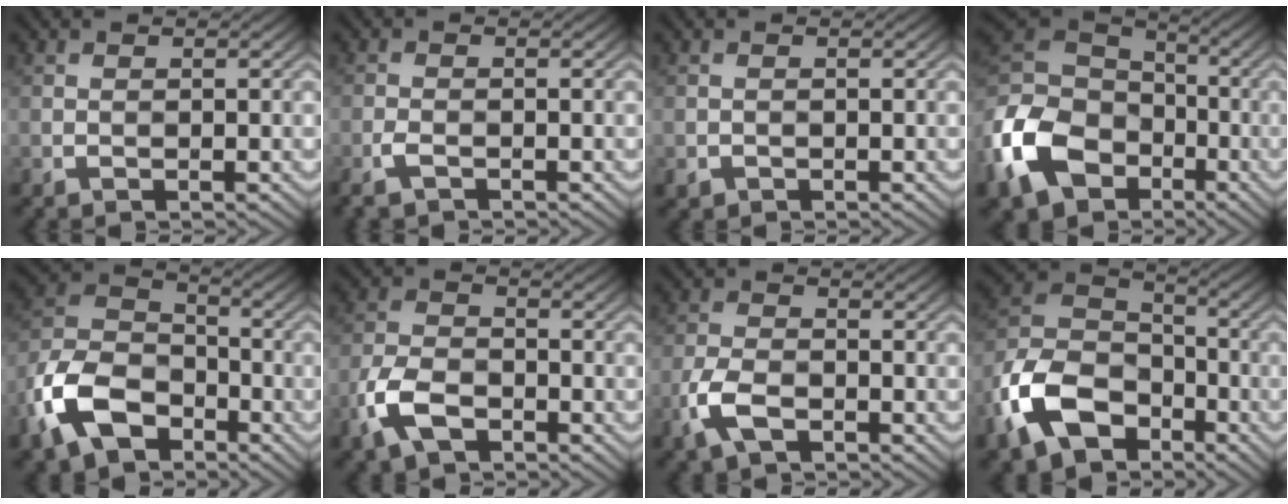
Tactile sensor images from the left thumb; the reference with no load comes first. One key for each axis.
{"total": 2.3, "fx": -1.6, "fy": 0.9, "fz": 1.4, "tx": -0.037, "ty": -0.006, "tz": -0.036}
{"total": 0.8, "fx": -0.4, "fy": 0.7, "fz": 0.0, "tx": 0.002, "ty": -0.004, "tz": -0.008}
{"total": 15.6, "fx": -6.7, "fy": 11.2, "fz": 8.6, "tx": -0.245, "ty": -0.030, "tz": -0.144}
{"total": 12.8, "fx": -6.8, "fy": 7.7, "fz": 7.5, "tx": -0.189, "ty": -0.010, "tz": -0.155}
{"total": 6.9, "fx": -3.7, "fy": 3.9, "fz": 4.4, "tx": -0.104, "ty": -0.003, "tz": -0.085}
{"total": 5.5, "fx": -2.8, "fy": 2.9, "fz": 3.7, "tx": -0.092, "ty": -0.007, "tz": -0.066}
{"total": 14.0, "fx": -7.2, "fy": 8.9, "fz": 8.0, "tx": -0.204, "ty": -0.020, "tz": -0.159}